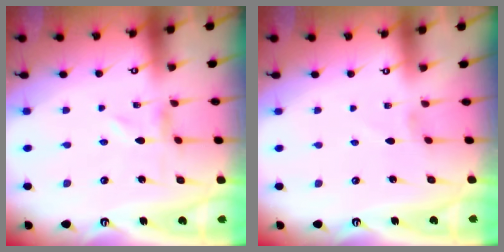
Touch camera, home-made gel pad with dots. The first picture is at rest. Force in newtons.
{"total": 0.0}